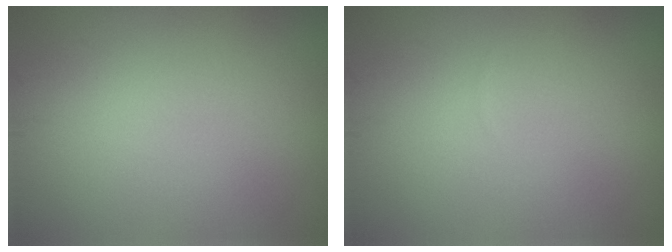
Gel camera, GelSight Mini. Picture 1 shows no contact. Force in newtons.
{"total": 0.0}